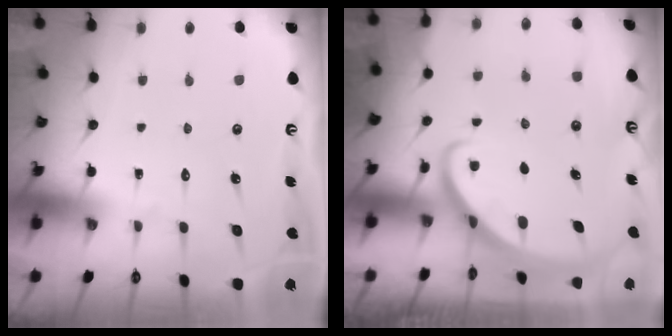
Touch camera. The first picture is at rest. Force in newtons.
{"total": 2.2, "press": 2.2, "slide": 0.3}